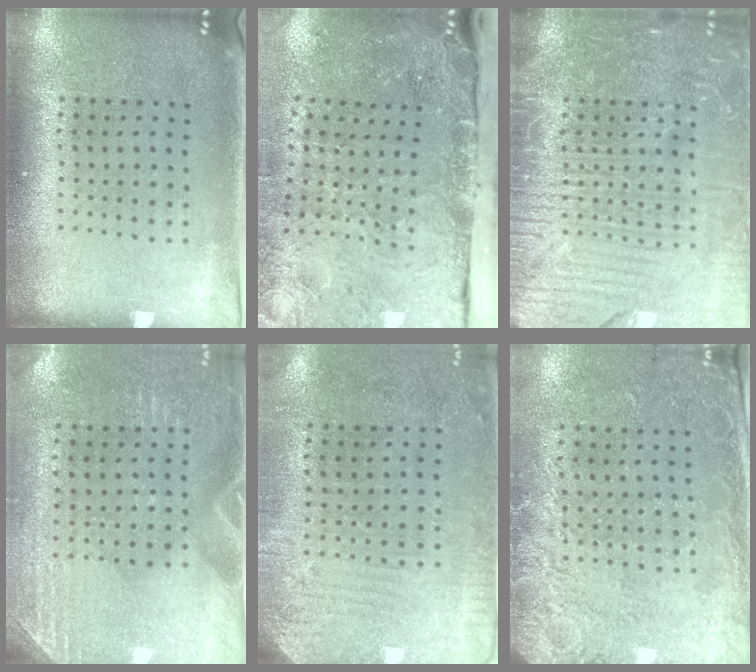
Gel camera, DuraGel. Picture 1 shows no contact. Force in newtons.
{"total": 4.8, "press": 3.7, "slide": 3.1}
{"total": 7.0, "press": 7.0, "slide": 0.9}
{"total": 2.9, "press": 2.6, "slide": 1.1}
{"total": 2.8, "press": 2.4, "slide": 1.5}
{"total": 2.7, "press": 2.0, "slide": 1.8}